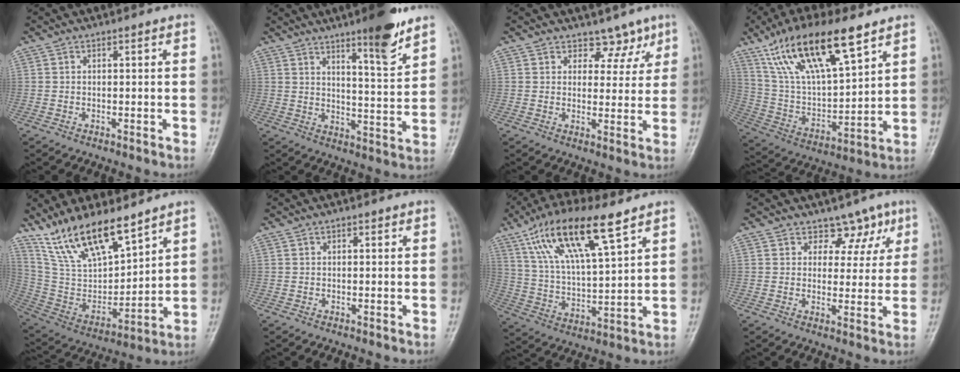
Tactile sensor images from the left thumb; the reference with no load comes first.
{"total": 10.4, "force": [7.2, 1.4, 7.4], "torque": [-0.097, -0.053, 0.111]}
{"total": 4.9, "force": [3.6, 3.2, 1.1], "torque": [0.026, -0.020, 0.051]}
{"total": 20.7, "force": [12.4, 6.7, 15.1], "torque": [-0.260, -0.031, 0.242]}
{"total": 17.5, "force": [13.1, 5.8, 10.1], "torque": [-0.152, -0.063, 0.263]}
{"total": 0.7, "force": [0.4, 0.4, 0.4], "torque": [-0.002, -0.001, 0.004]}
{"total": 17.6, "force": [10.1, 4.8, 13.6], "torque": [-0.245, -0.024, 0.195]}
{"total": 5.8, "force": [3.8, 4.1, 1.4], "torque": [0.027, -0.017, 0.053]}